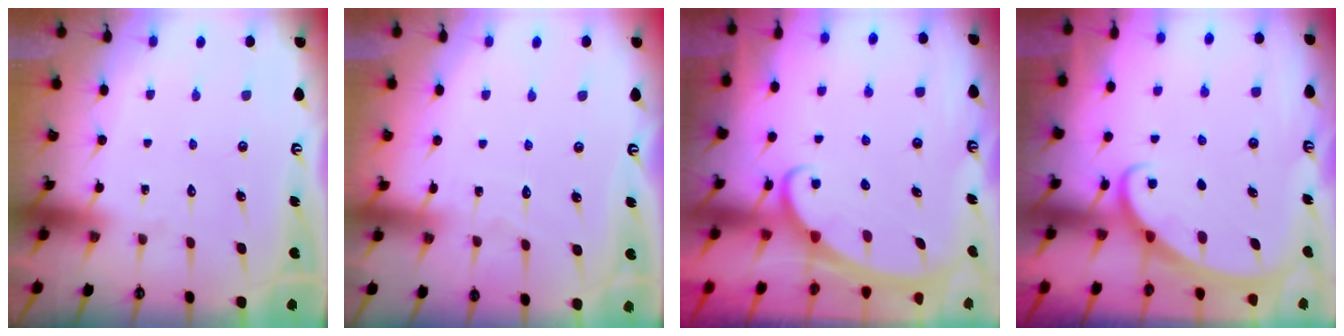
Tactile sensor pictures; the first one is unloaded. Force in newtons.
{"total": 2.9, "press": 2.9, "slide": 0.3}
{"total": 2.3, "press": 2.3, "slide": 0.4}
{"total": 2.1, "press": 2.1, "slide": 0.1}